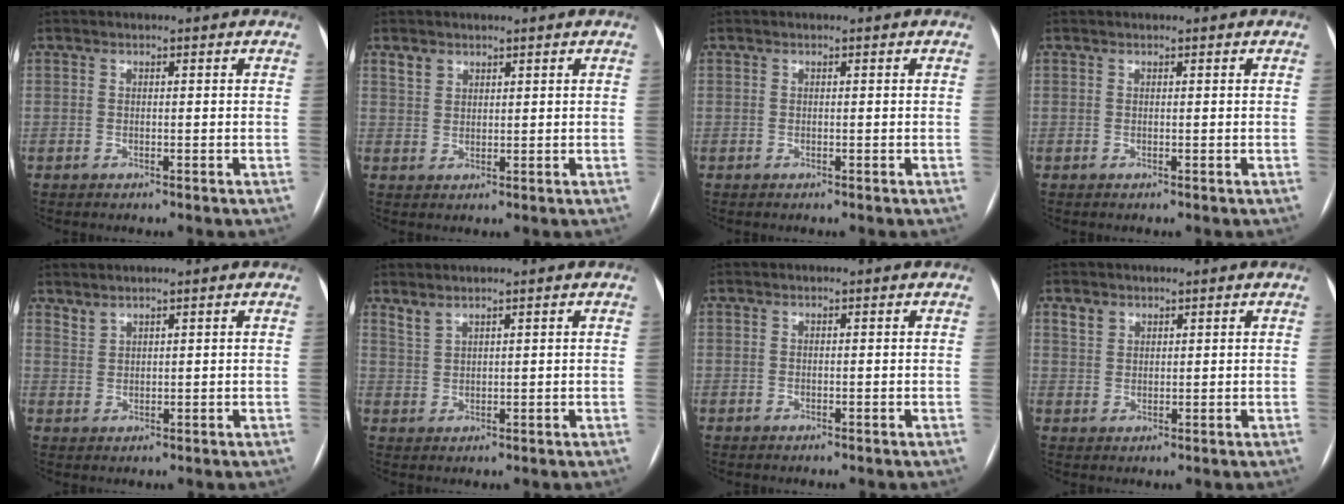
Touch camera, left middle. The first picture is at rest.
{"total": 2.2, "force": [1.6, 1.4, 0.4], "torque": [-0.008, 0.009, 0.033]}
{"total": 0.0}
{"total": 0.0}
{"total": 1.6, "force": [1.6, 0.2, 0.2], "torque": [-0.007, 0.004, 0.037]}
{"total": 1.9, "force": [1.8, 0.2, 0.5], "torque": [-0.014, 0.003, 0.043]}
{"total": 0.0}
{"total": 2.4, "force": [1.7, 1.6, 0.5], "torque": [-0.013, 0.010, 0.034]}